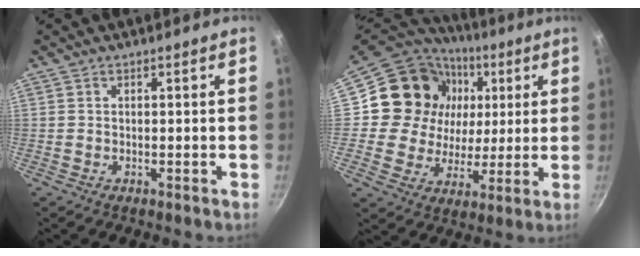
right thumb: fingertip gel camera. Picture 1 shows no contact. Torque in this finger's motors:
{"motor_torque": [-0.60, 1.81, 0.50, -0.52, 0.05]}